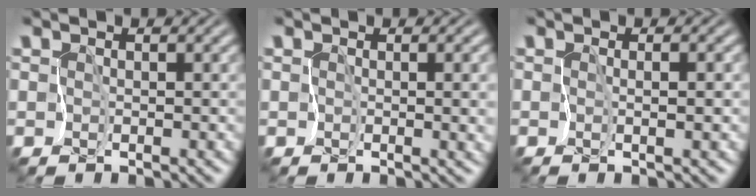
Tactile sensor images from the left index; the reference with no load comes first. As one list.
[{"total": 4.2, "force": [0.0, 2.1, 3.7], "torque": [-0.035, -0.009, 0.009]}, {"total": 1.3, "force": [-0.3, 0.2, 1.3], "torque": [-0.019, -0.002, -0.003]}]